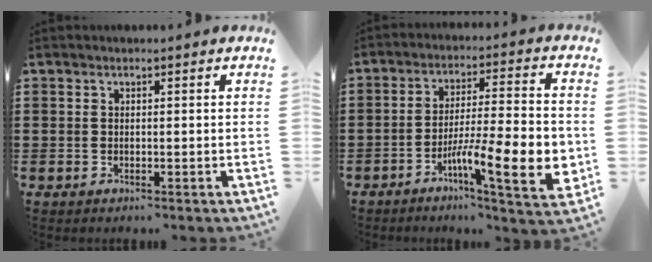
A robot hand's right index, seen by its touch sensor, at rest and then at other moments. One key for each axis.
{"total": 13.4, "fx": -4.1, "fy": 2.9, "fz": 12.4, "tx": -0.193, "ty": -0.004, "tz": -0.066}